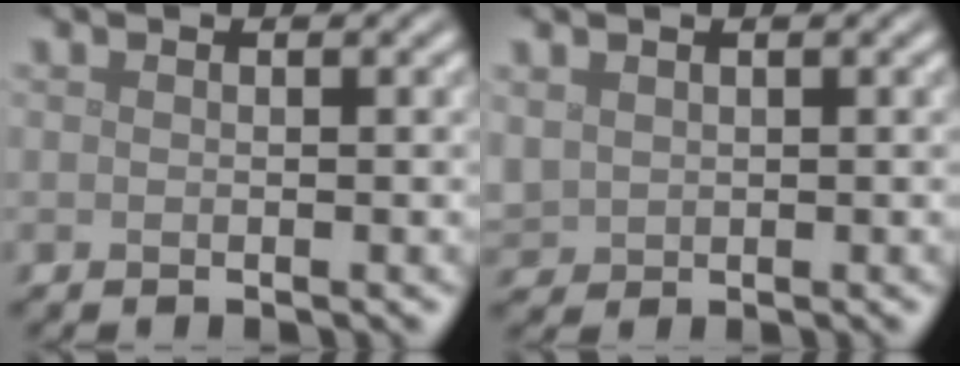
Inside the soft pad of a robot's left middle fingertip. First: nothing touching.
{"total": 1.5, "force": [0.6, 1.4, 0.4], "torque": [-0.017, -0.005, 0.017]}